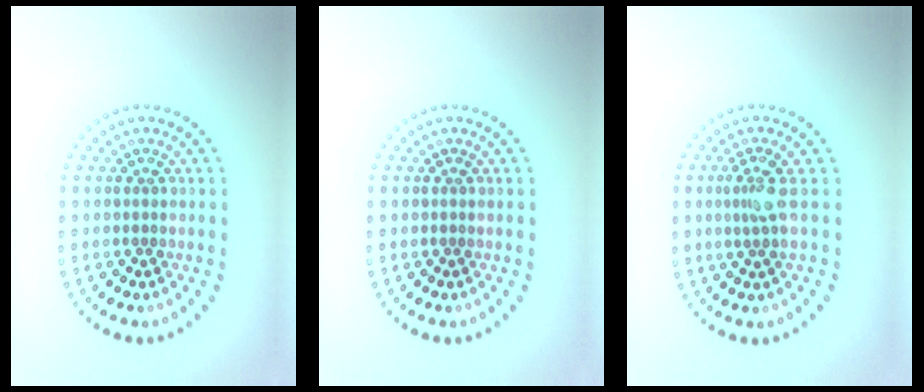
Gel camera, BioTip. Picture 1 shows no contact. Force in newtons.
{"total": 0.0}
{"total": 2.1, "press": 1.5, "slide": 1.5}